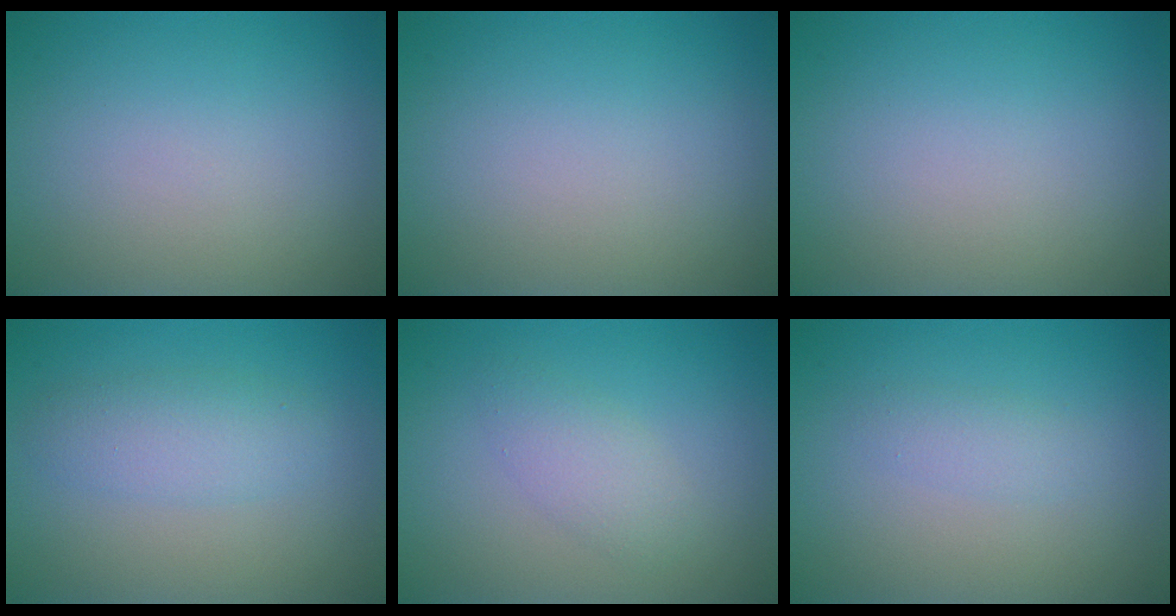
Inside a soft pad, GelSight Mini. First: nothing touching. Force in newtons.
{"total": 0.0}
{"total": 0.0}
{"total": 2.9, "press": 2.9, "slide": 0.1}
{"total": 2.1, "press": 2.1, "slide": 0.0}
{"total": 1.3, "press": 1.3, "slide": 0.1}